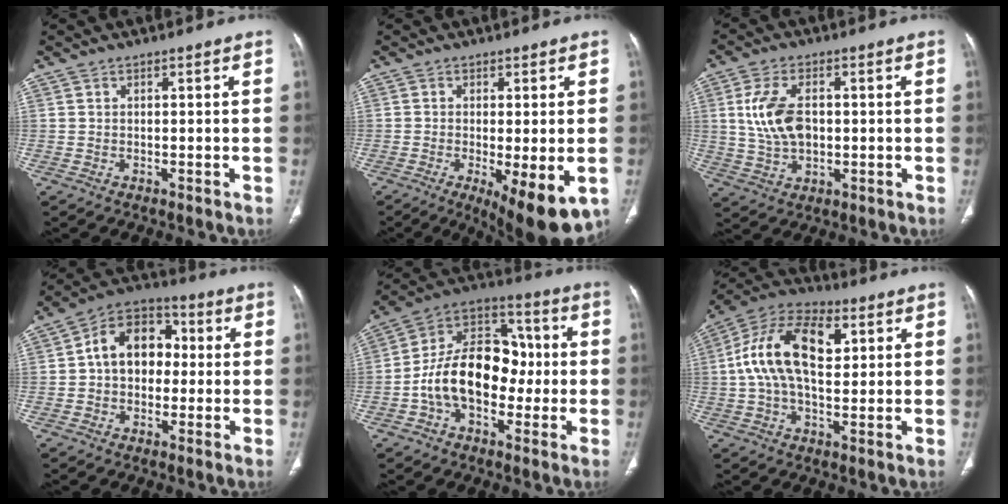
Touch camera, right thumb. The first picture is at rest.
{"total": 11.2, "force": [-3.8, 3.2, 10.1], "torque": [-0.149, -0.023, -0.049]}
{"total": 9.6, "force": [1.0, 5.8, 7.6], "torque": [-0.149, -0.001, 0.025]}
{"total": 12.0, "force": [0.8, 8.9, 8.1], "torque": [-0.098, 0.029, 0.000]}
{"total": 18.1, "force": [-2.3, 12.2, 13.1], "torque": [-0.192, 0.046, -0.042]}
{"total": 16.3, "force": [3.3, 8.9, 13.3], "torque": [-0.239, 0.022, 0.052]}